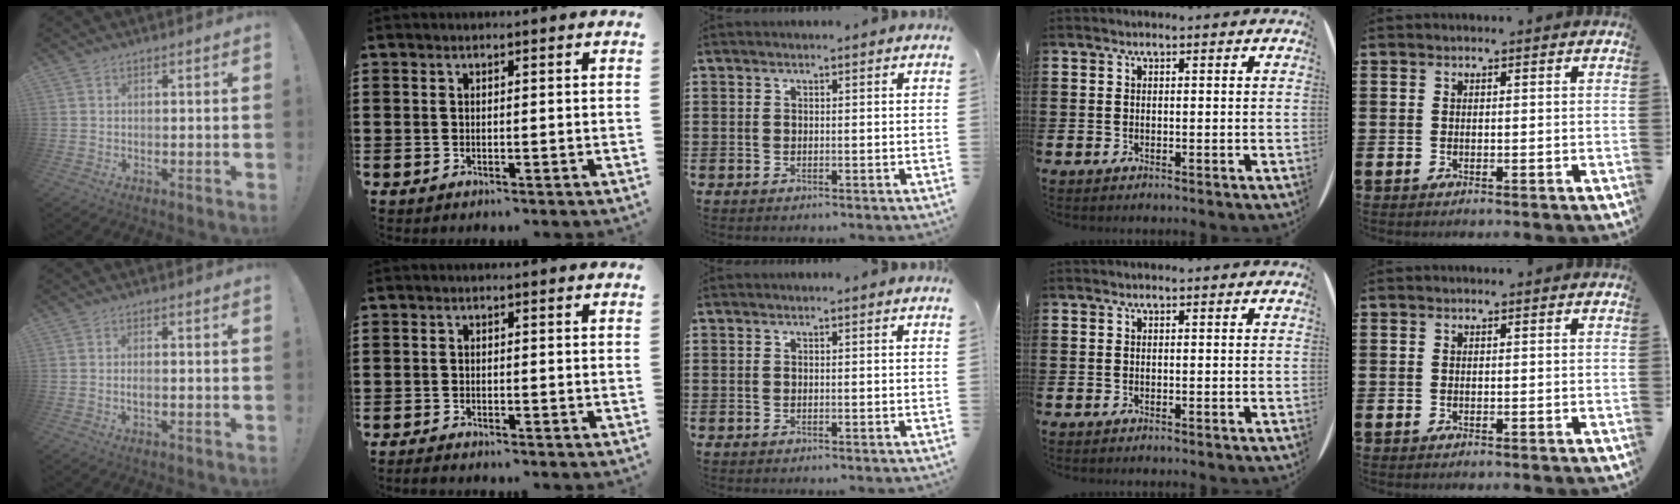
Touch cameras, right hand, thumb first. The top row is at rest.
{"thumb": {"total": 1.4, "force": [-0.4, 0.5, 1.3], "torque": [-0.029, 0.005, -0.006]}, "index": {"total": 1.1, "force": [-1.1, 0.1, 0.0], "torque": [-0.003, 0.000, -0.022]}}